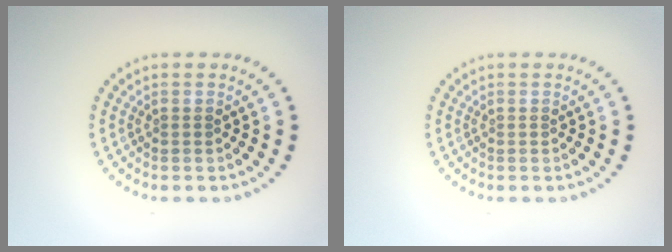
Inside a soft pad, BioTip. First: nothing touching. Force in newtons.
{"total": 0.0}